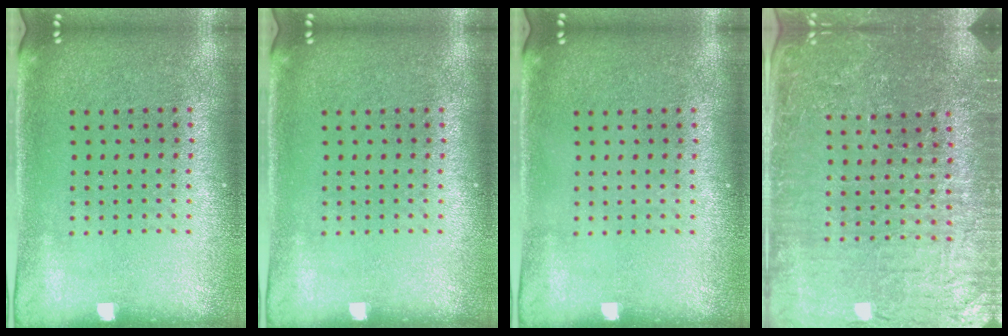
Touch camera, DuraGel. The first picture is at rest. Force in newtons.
{"total": 0.0}
{"total": 0.0}
{"total": 4.5, "press": 4.3, "slide": 1.4}